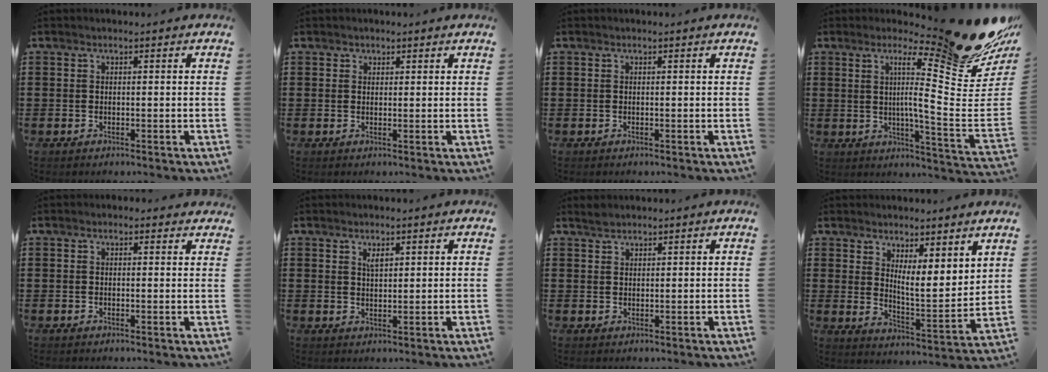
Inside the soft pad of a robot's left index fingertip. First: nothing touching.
{"total": 1.1, "force": [0.9, 0.6, -0.1], "torque": [-0.001, 0.003, 0.017]}
{"total": 0.0}
{"total": 16.3, "force": [10.7, 1.3, 12.1], "torque": [-0.189, -0.100, 0.160]}
{"total": 0.7, "force": [0.5, 0.5, 0.1], "torque": [-0.006, 0.005, 0.009]}
{"total": 1.8, "force": [1.1, 0.6, 1.2], "torque": [-0.019, -0.002, 0.018]}
{"total": 1.4, "force": [1.3, 0.6, -0.2], "torque": [-0.001, 0.002, 0.026]}
{"total": 4.8, "force": [4.2, 1.1, 1.9], "torque": [-0.041, -0.036, 0.069]}